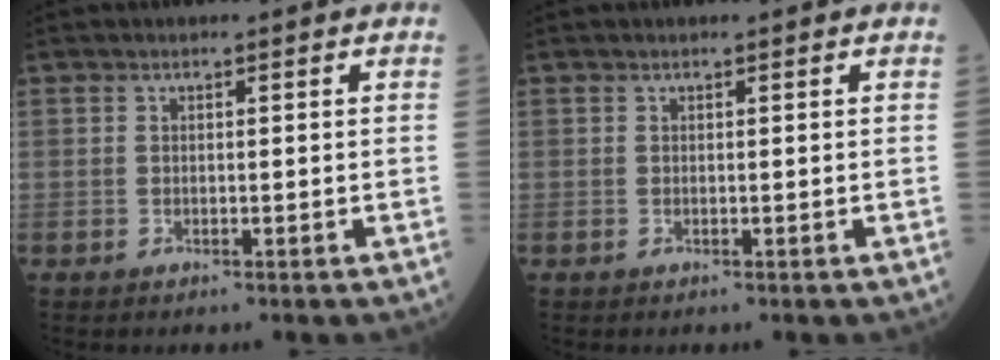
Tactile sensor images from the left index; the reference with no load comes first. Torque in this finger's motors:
{"motor_torque": [0.15, 0.15, 0.00, -0.01]}